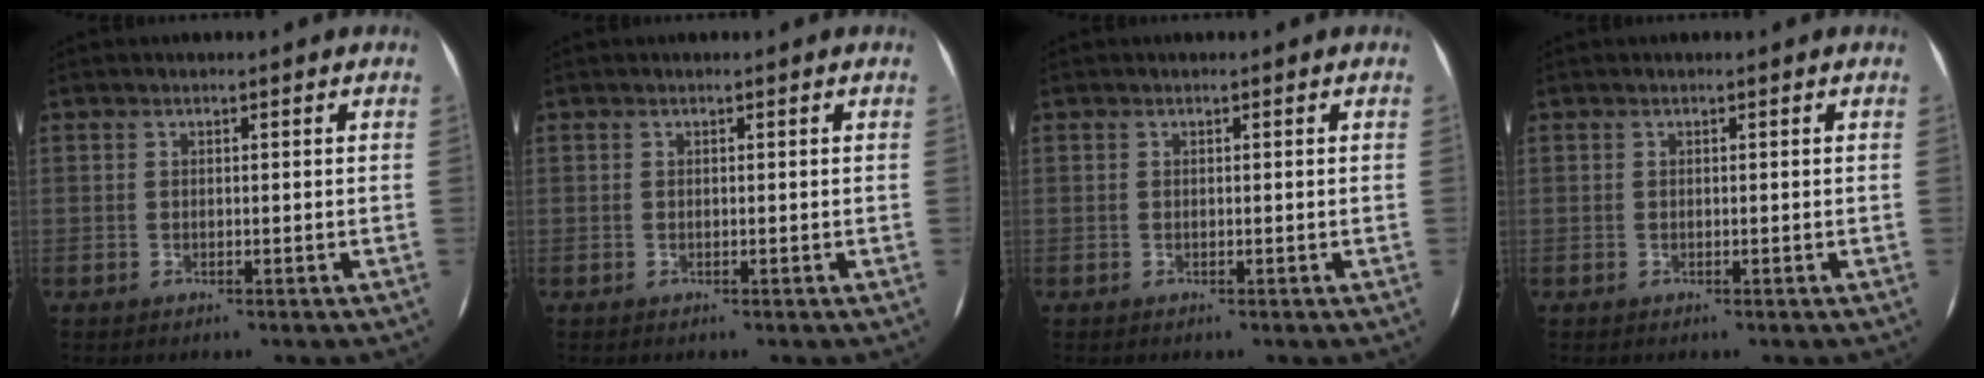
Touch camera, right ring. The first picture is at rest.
{"total": 0.0}
{"total": 0.0}
{"total": 0.0}